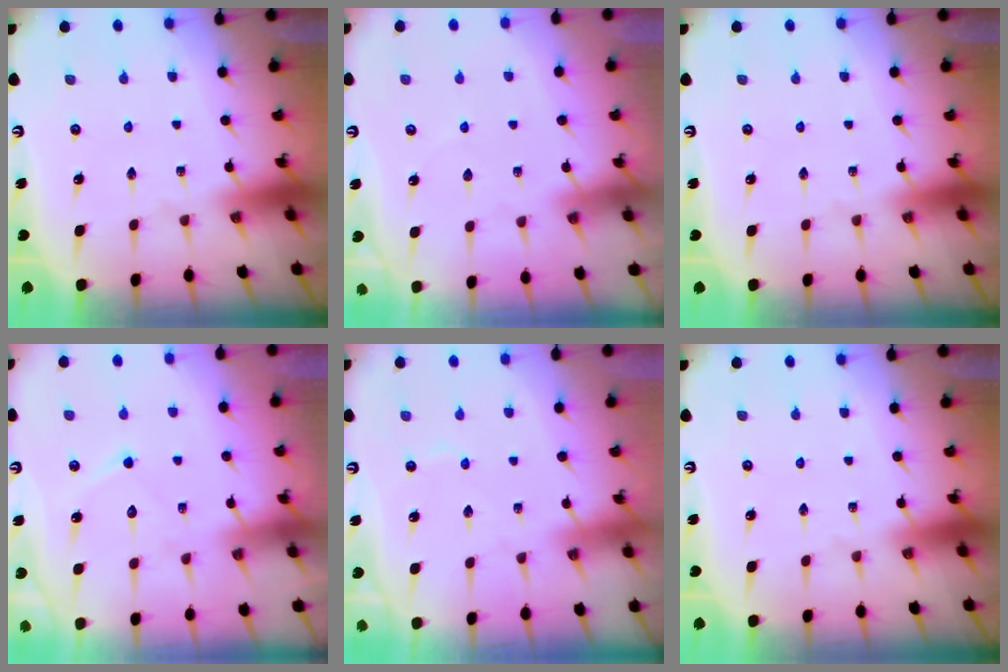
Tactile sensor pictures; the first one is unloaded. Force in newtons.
{"total": 2.6, "press": 2.6, "slide": 0.4}
{"total": 0.0}
{"total": 8.4, "press": 8.4, "slide": 0.7}
{"total": 2.7, "press": 2.7, "slide": 0.4}
{"total": 0.0}